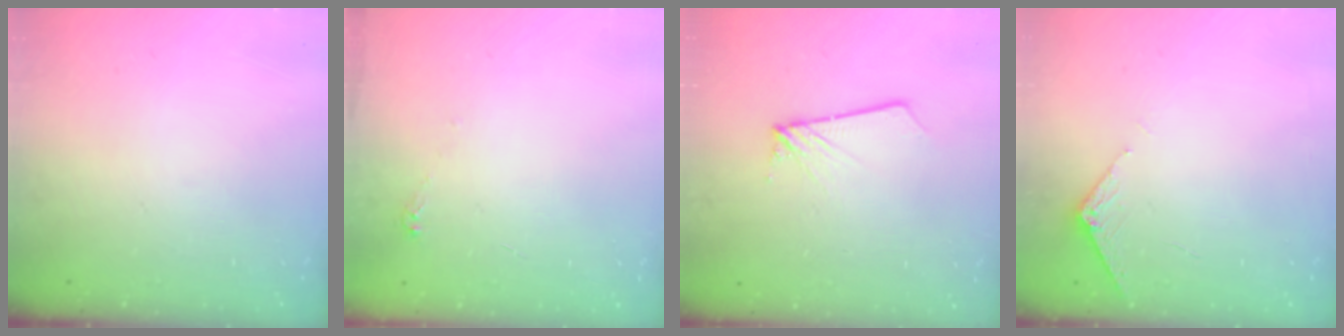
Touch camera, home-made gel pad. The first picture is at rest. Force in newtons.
{"total": 2.5, "press": 2.5, "slide": 0.3}
{"total": 1.9, "press": 1.9, "slide": 0.1}
{"total": 2.9, "press": 2.9, "slide": 0.3}